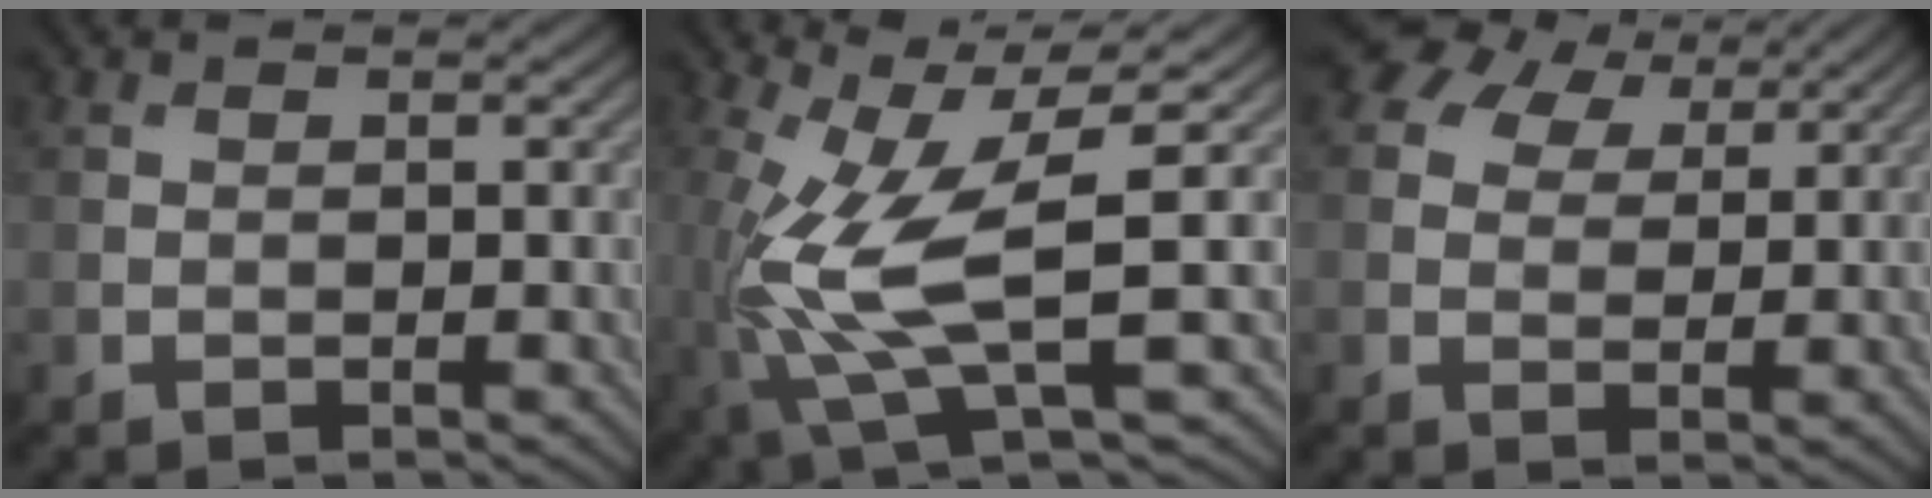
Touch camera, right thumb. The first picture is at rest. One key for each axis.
{"total": 12.3, "fx": -0.8, "fy": 3.5, "fz": 11.7, "tx": -0.259, "ty": -0.002, "tz": -0.005}
{"total": 6.4, "fx": 3.9, "fy": 4.0, "fz": 3.1, "tx": -0.064, "ty": 0.017, "tz": 0.061}